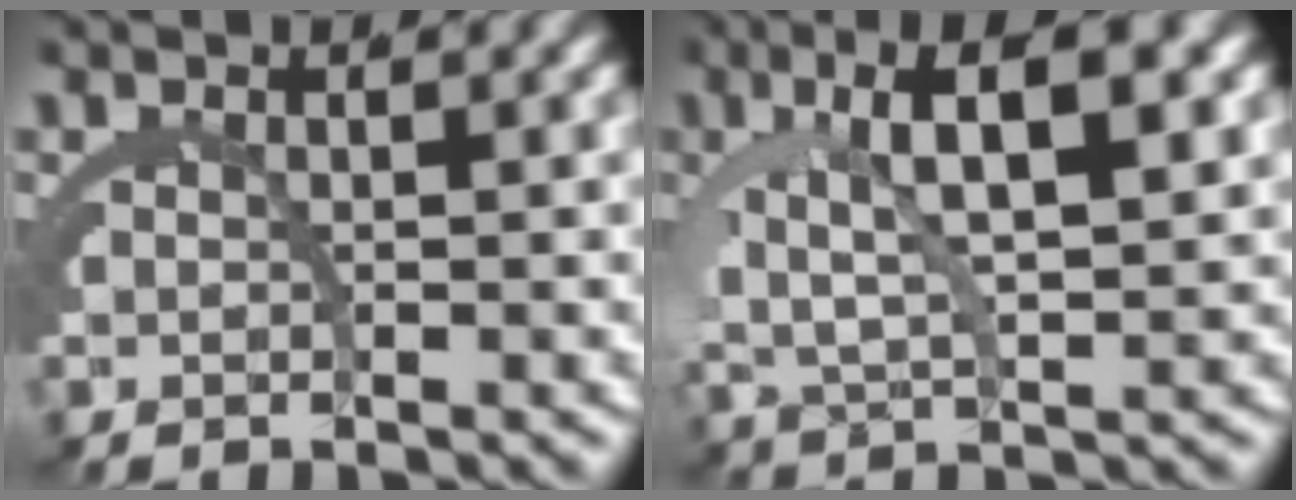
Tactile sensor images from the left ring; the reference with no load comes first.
{"total": 6.9, "force": [2.0, 2.3, 6.2], "torque": [-0.115, 0.005, 0.041]}